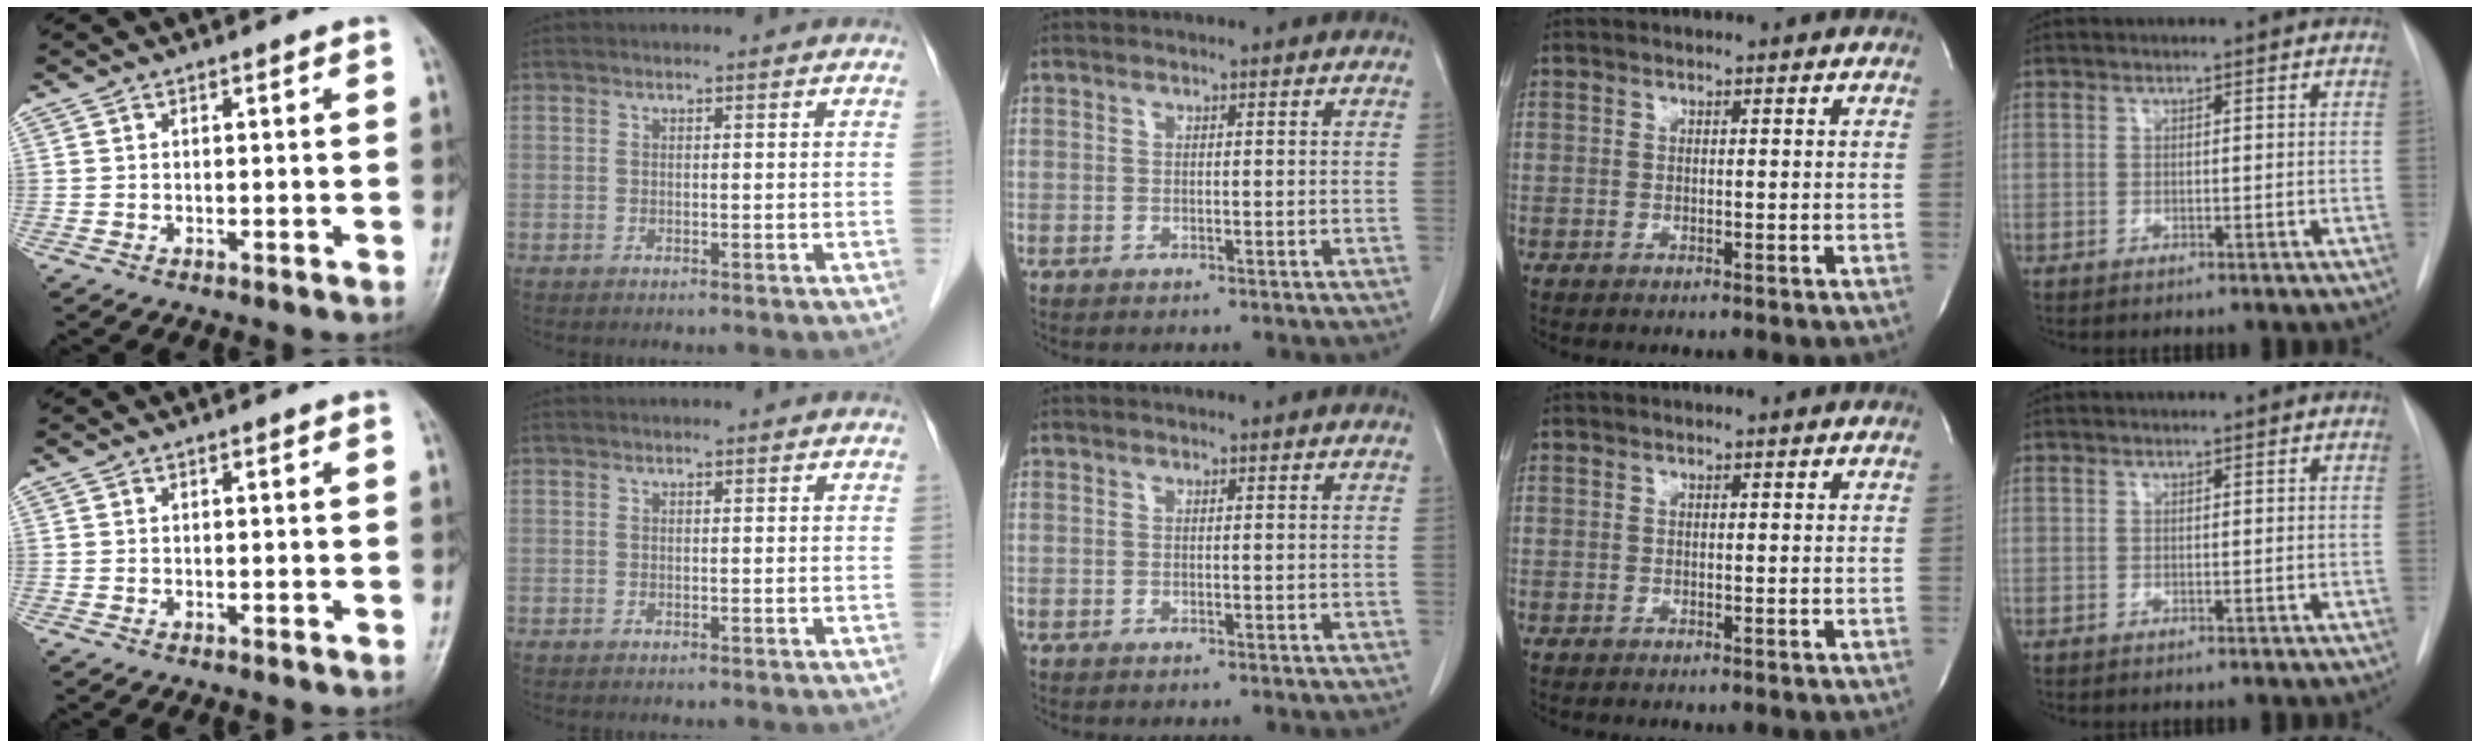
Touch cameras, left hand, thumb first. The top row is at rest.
{}